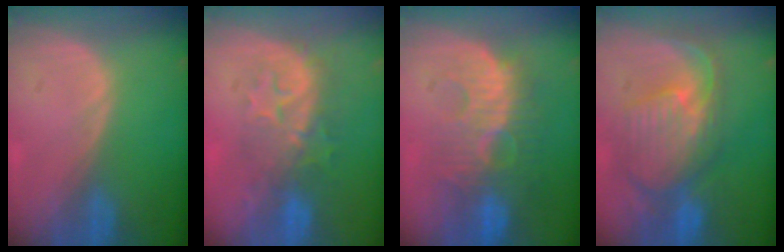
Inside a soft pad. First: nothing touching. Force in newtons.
{"total": 8.0, "press": 7.8, "slide": 1.7}
{"total": 10.6, "press": 9.9, "slide": 3.8}
{"total": 11.1, "press": 9.7, "slide": 5.3}